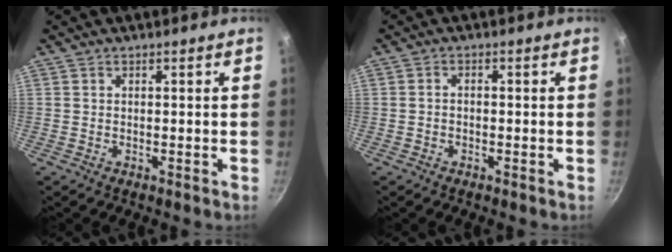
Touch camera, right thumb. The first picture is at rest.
{"total": 1.3, "force": [-0.5, 0.9, 0.8], "torque": [-0.017, 0.010, -0.010]}